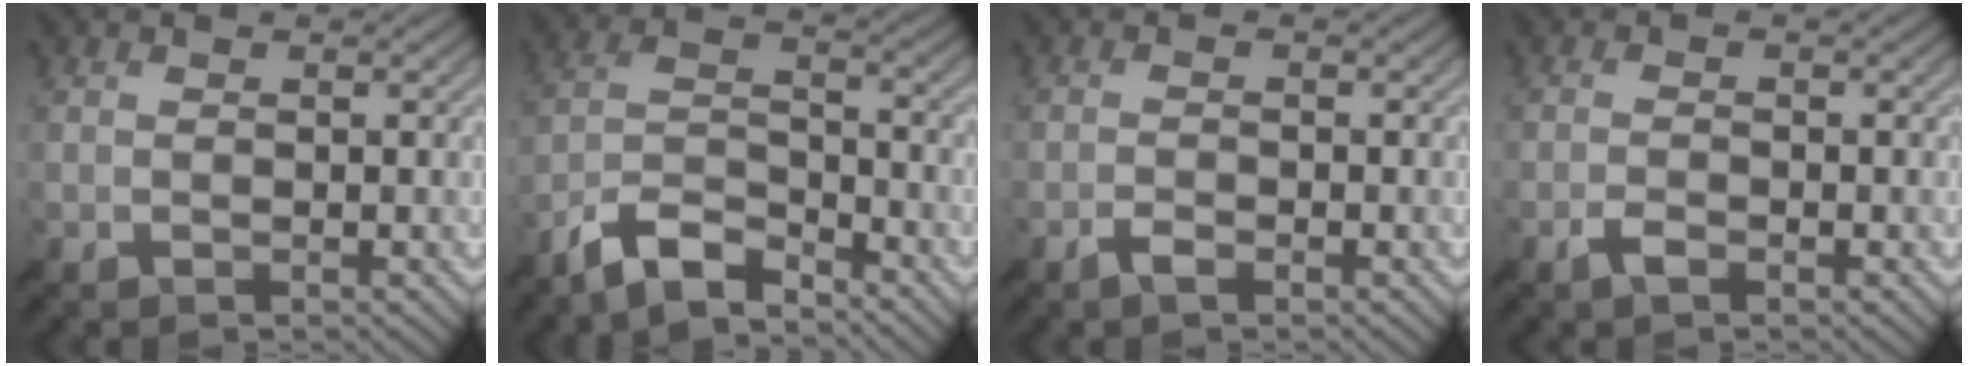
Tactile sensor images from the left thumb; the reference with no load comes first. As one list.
[{"total": 7.1, "force": [-6.0, 1.8, 3.4], "torque": [-0.069, -0.002, -0.128]}, {"total": 1.3, "force": [-1.1, 0.4, 0.7], "torque": [-0.014, 0.001, -0.023]}, {"total": 1.5, "force": [-1.1, 0.4, 0.9], "torque": [-0.018, 0.002, -0.023]}]